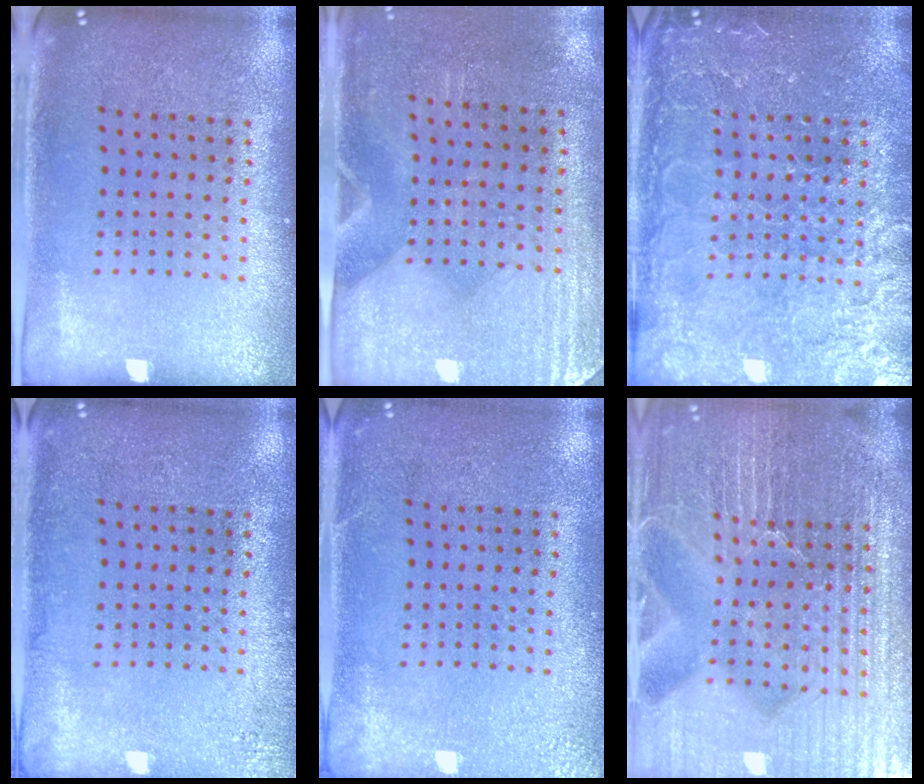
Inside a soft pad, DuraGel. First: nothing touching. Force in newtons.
{"total": 2.9, "press": 2.5, "slide": 1.4}
{"total": 3.8, "press": 3.8, "slide": 0.5}
{"total": 1.6, "press": 1.6, "slide": 0.3}
{"total": 2.5, "press": 2.4, "slide": 0.3}
{"total": 6.5, "press": 5.8, "slide": 3.0}